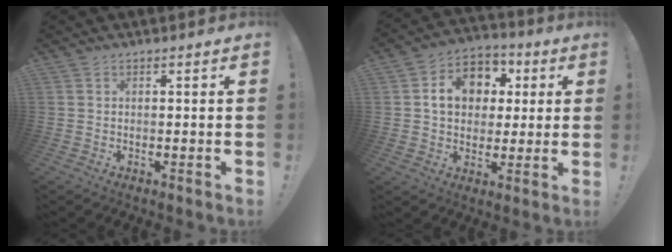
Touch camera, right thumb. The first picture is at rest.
{"total": 13.0, "force": [3.1, 10.7, 6.7], "torque": [-0.083, -0.004, 0.062]}